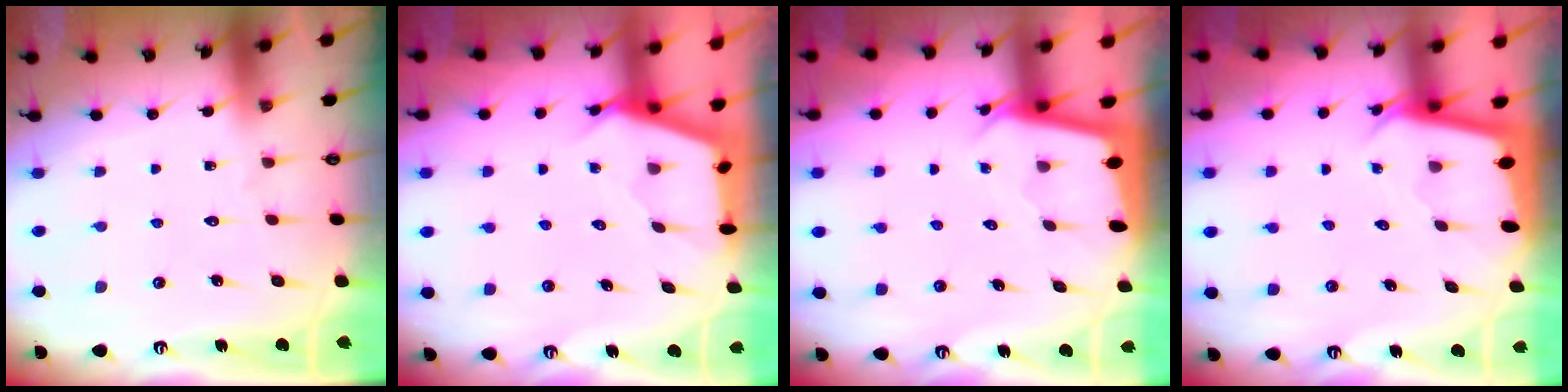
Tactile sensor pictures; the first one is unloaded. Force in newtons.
{"total": 2.6, "press": 2.5, "slide": 0.3}
{"total": 2.0, "press": 2.0, "slide": 0.1}
{"total": 2.1, "press": 2.1, "slide": 0.1}